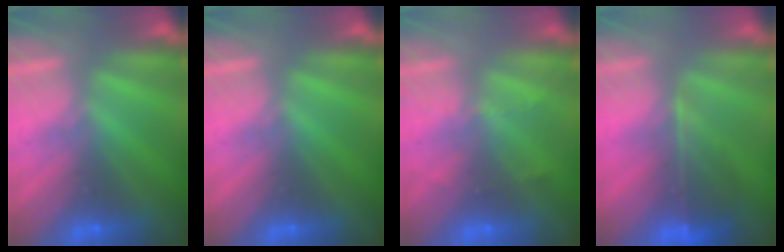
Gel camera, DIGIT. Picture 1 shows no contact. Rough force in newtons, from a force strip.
{"total": 0.0}
{"total": 2.2}
{"total": 7.1}